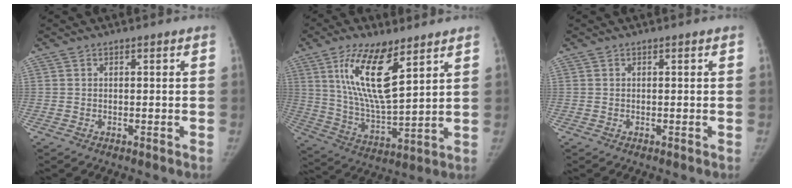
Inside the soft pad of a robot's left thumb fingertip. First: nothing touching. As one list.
[{"total": 15.6, "force": [7.8, 5.1, 12.5], "torque": [-0.222, -0.043, 0.153]}, {"total": 0.0}]